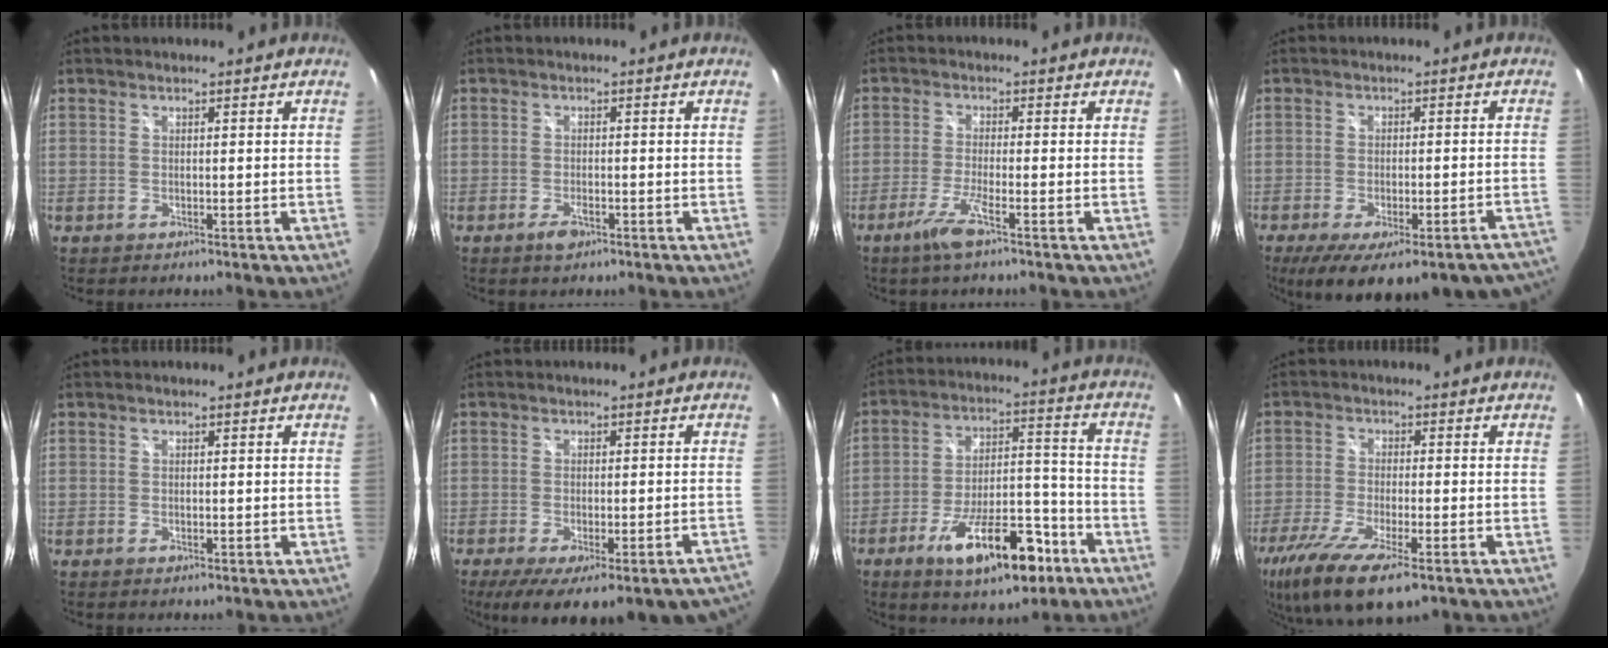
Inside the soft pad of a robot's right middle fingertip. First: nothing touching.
{"total": 2.5, "force": [-1.6, 1.0, 1.6], "torque": [-0.036, -0.004, -0.030]}
{"total": 5.2, "force": [-3.3, -0.2, 4.0], "torque": [-0.094, -0.011, -0.067]}
{"total": 19.7, "force": [-15.1, 6.1, 11.1], "torque": [-0.181, -0.041, -0.194]}
{"total": 0.7, "force": [-0.3, 0.4, 0.5], "torque": [-0.008, -0.002, -0.007]}
{"total": 16.6, "force": [-12.0, 4.5, 10.5], "torque": [-0.176, -0.059, -0.158]}
{"total": 17.5, "force": [-10.1, 6.7, 12.6], "torque": [-0.215, 0.004, -0.152]}
{"total": 14.9, "force": [-9.3, 4.2, 10.9], "torque": [-0.229, -0.059, -0.165]}